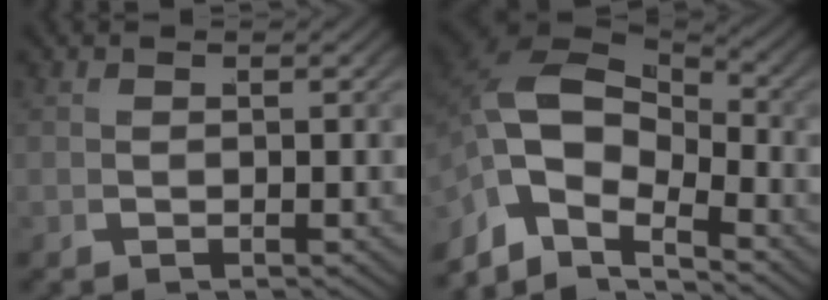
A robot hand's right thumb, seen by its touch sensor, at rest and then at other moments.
{"total": 10.1, "force": [-0.8, 6.4, 7.8], "torque": [-0.167, -0.011, -0.023]}